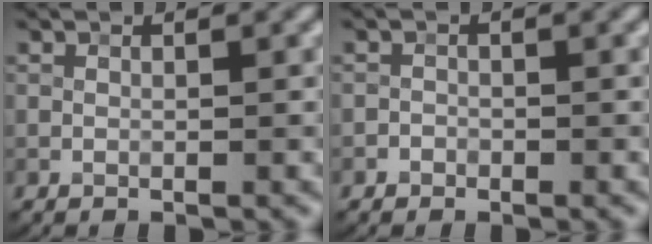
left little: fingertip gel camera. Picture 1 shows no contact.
{"total": 0.9, "force": [-0.5, 0.7, -0.1], "torque": [0.012, 0.002, -0.010]}